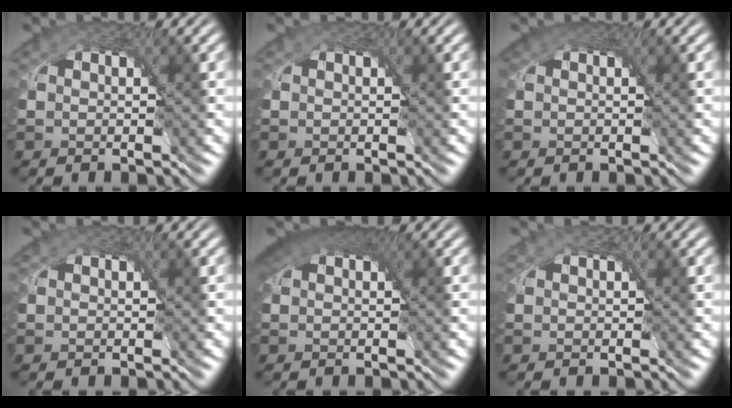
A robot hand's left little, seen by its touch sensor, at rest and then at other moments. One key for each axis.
{"total": 0.0}
{"total": 1.5, "fx": 0.8, "fy": 1.0, "fz": 0.8, "tx": -0.015, "ty": 0.003, "tz": 0.010}
{"total": 0.0}
{"total": 5.9, "fx": 3.4, "fy": 2.8, "fz": 3.9, "tx": -0.064, "ty": 0.022, "tz": 0.040}
{"total": 0.0}